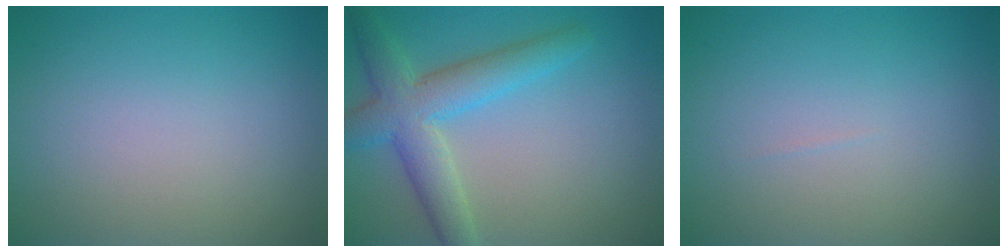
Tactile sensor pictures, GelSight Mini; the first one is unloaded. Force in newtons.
{"total": 5.5, "press": 5.5, "slide": 0.2}
{"total": 0.0}